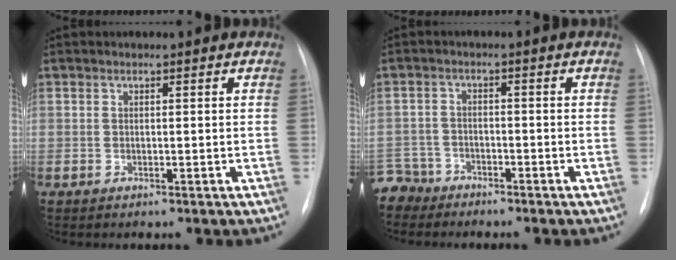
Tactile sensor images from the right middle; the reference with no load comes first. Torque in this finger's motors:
{"motor_torque": [0.33, -0.34, 0.08, 0.00]}